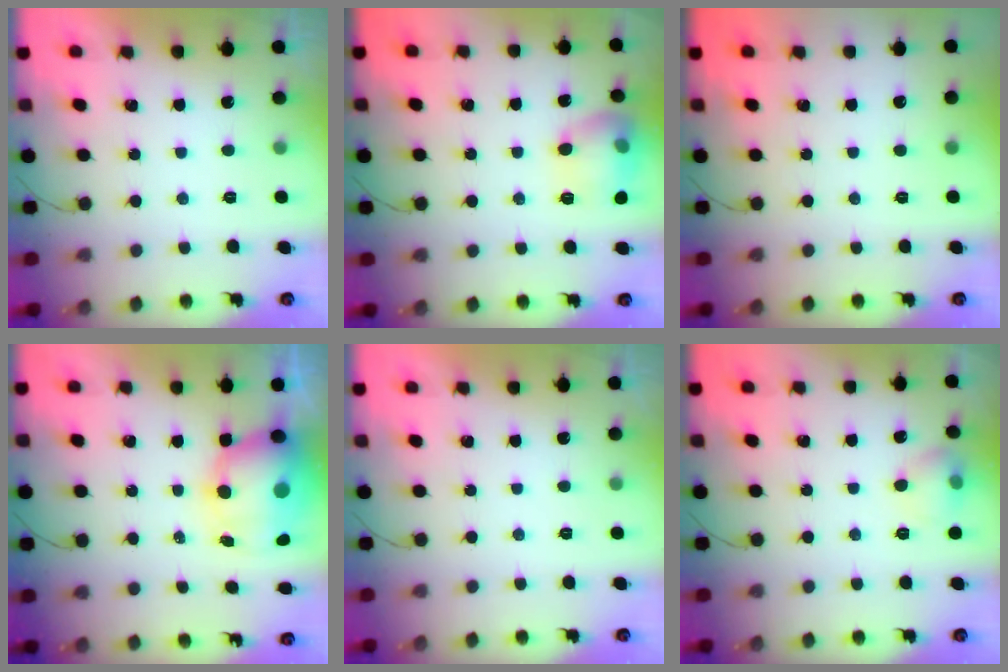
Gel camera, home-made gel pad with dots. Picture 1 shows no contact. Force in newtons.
{"total": 12.8, "press": 12.7, "slide": 1.1}
{"total": 0.0}
{"total": 12.1, "press": 11.6, "slide": 3.3}
{"total": 0.0}
{"total": 7.1, "press": 6.9, "slide": 1.5}